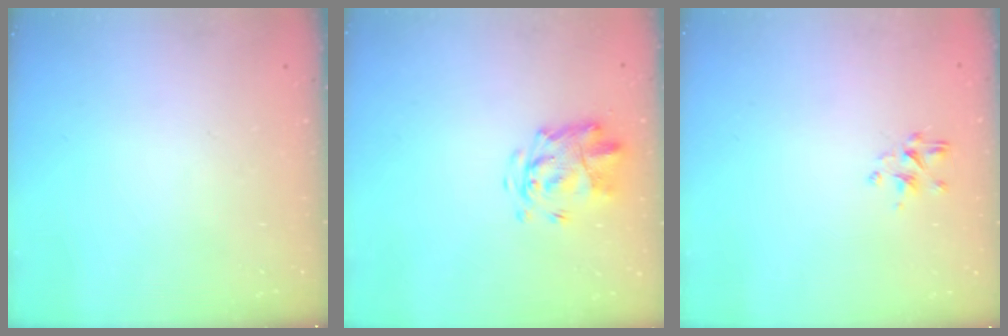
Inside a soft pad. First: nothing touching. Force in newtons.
{"total": 4.4, "press": 4.4, "slide": 0.6}
{"total": 1.8, "press": 1.7, "slide": 0.7}